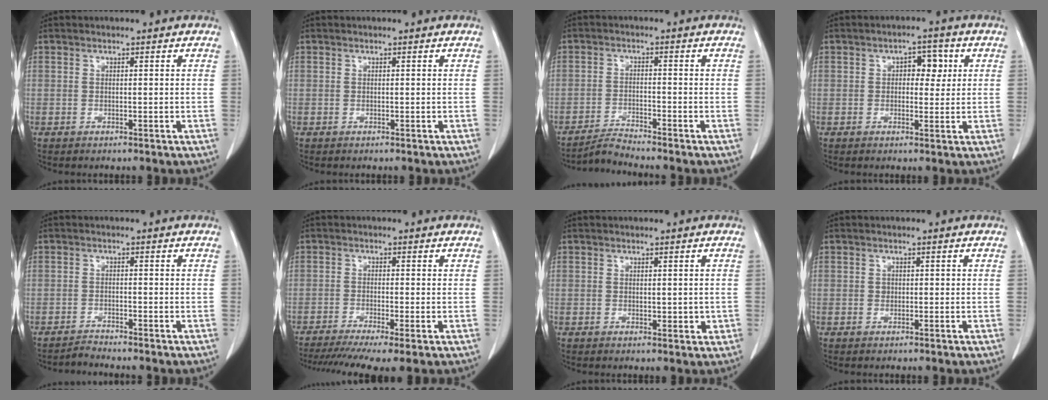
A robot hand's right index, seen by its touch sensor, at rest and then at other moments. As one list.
[{"total": 0.0}, {"total": 3.6, "force": [-3.3, -1.4, 0.0], "torque": [-0.007, -0.021, -0.064]}, {"total": 4.1, "force": [1.1, 2.3, 3.2], "torque": [-0.040, 0.011, 0.014]}, {"total": 1.9, "force": [-1.7, -0.7, -0.3], "torque": [0.005, -0.011, -0.034]}, {"total": 9.5, "force": [-6.8, 0.9, 6.6], "torque": [-0.108, -0.013, -0.109]}, {"total": 1.7, "force": [0.1, 1.0, 1.4], "torque": [-0.015, -0.005, 0.006]}, {"total": 0.8, "force": [0.1, 0.7, 0.4], "torque": [-0.005, 0.003, 0.001]}]